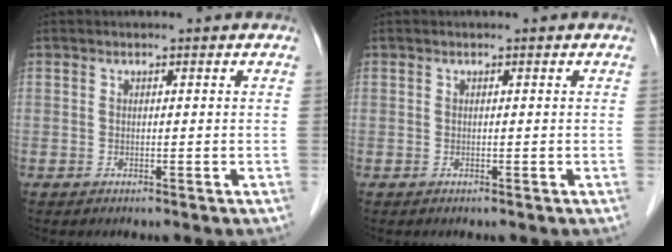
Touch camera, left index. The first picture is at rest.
{"total": 0.0}